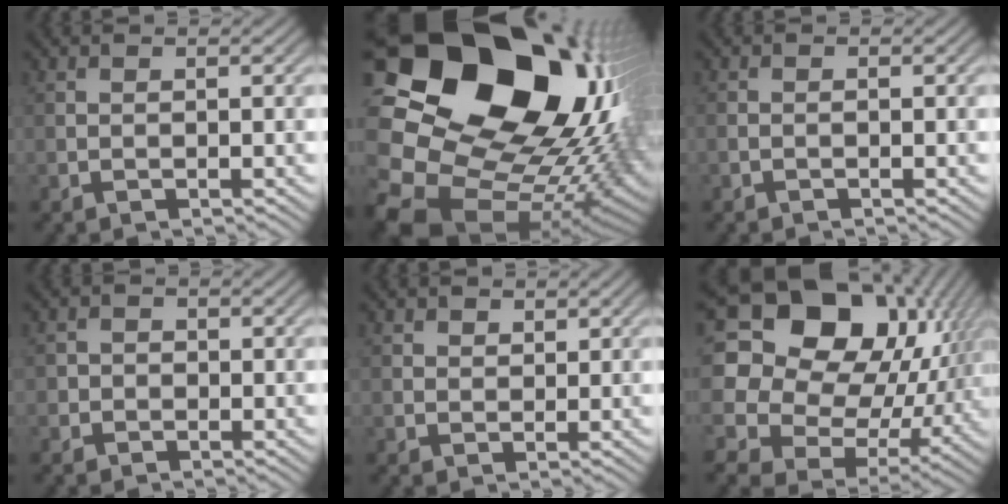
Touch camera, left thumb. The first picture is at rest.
{"total": 22.7, "force": [3.7, 18.4, 12.7], "torque": [-0.298, -0.013, 0.086]}
{"total": 0.6, "force": [-0.4, 0.3, 0.3], "torque": [-0.005, 0.000, -0.009]}
{"total": 1.8, "force": [-0.5, 1.7, 0.2], "torque": [0.011, 0.002, -0.020]}
{"total": 2.1, "force": [1.1, 1.7, 0.5], "torque": [-0.015, -0.006, 0.020]}
{"total": 19.4, "force": [5.5, 15.1, 11.0], "torque": [-0.262, 0.018, 0.111]}